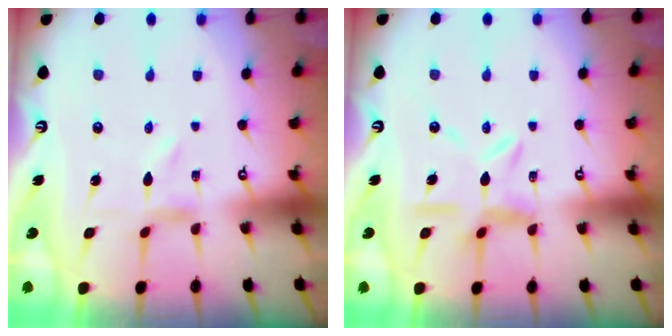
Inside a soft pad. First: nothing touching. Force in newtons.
{"total": 10.2, "press": 10.1, "slide": 0.9}